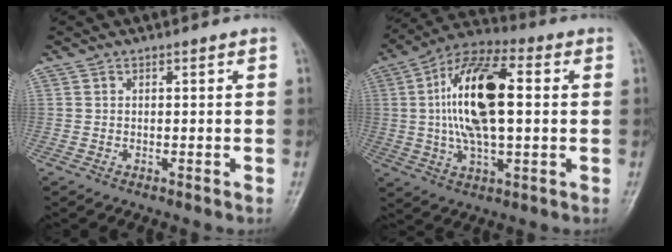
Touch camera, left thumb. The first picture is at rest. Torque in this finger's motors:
{"motor_torque": [1.12, 3.89, 1.74, -0.06, 0.47]}